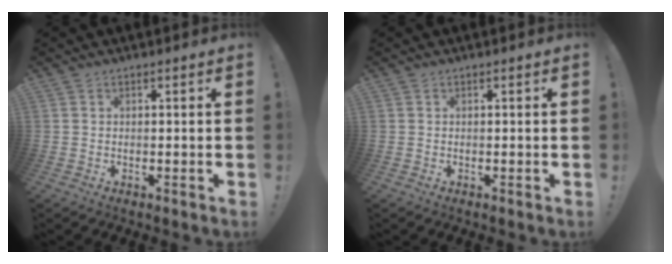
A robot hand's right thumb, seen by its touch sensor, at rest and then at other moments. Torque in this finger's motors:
{"motor_torque": [-0.07, -0.07, 0.08, 0.01, 0.04]}